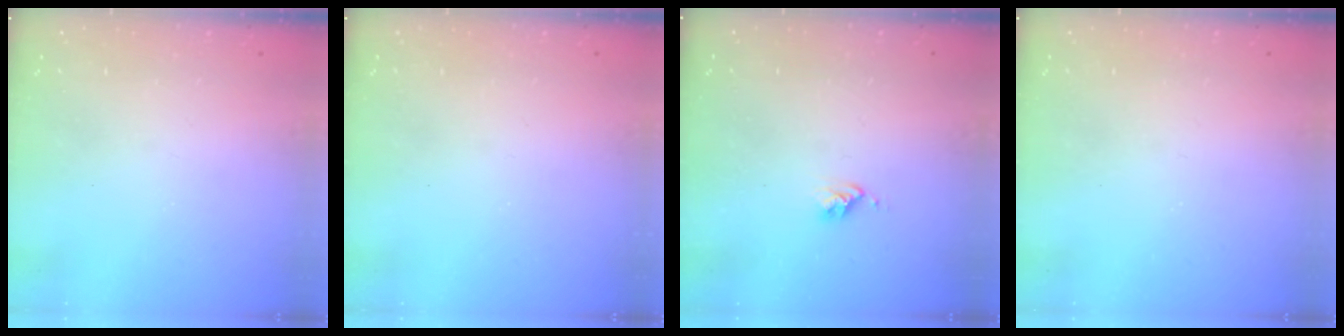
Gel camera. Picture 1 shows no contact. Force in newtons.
{"total": 0.0}
{"total": 2.7, "press": 2.7, "slide": 0.4}
{"total": 0.0}